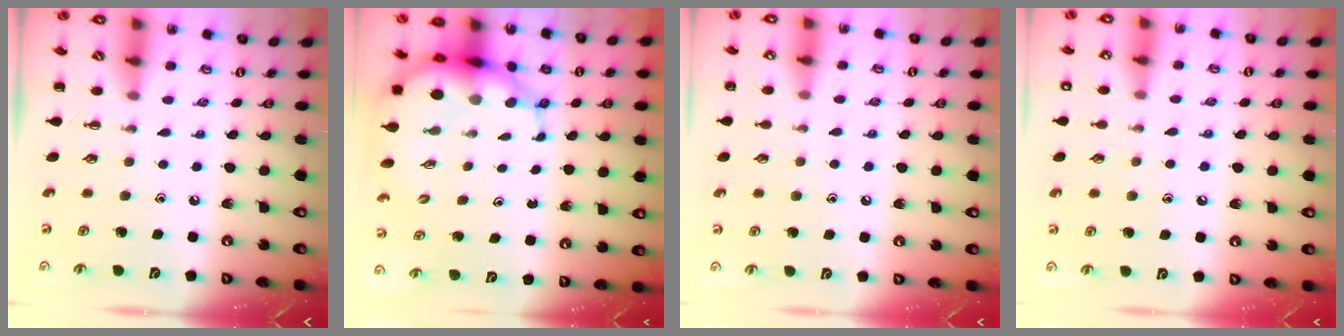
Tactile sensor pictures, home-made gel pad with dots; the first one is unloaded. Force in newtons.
{"total": 9.3, "press": 8.9, "slide": 2.8}
{"total": 4.8, "press": 4.7, "slide": 1.2}
{"total": 6.1, "press": 5.9, "slide": 1.7}